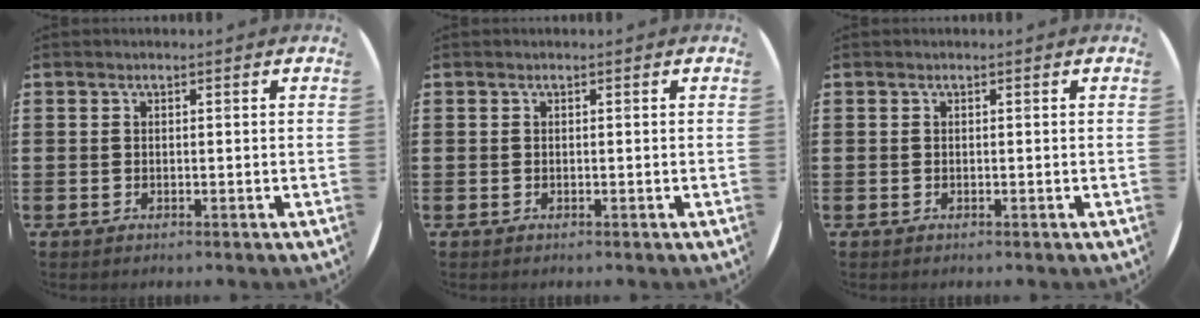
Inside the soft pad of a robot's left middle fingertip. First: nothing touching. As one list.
[{"total": 0.0}, {"total": 0.0}]